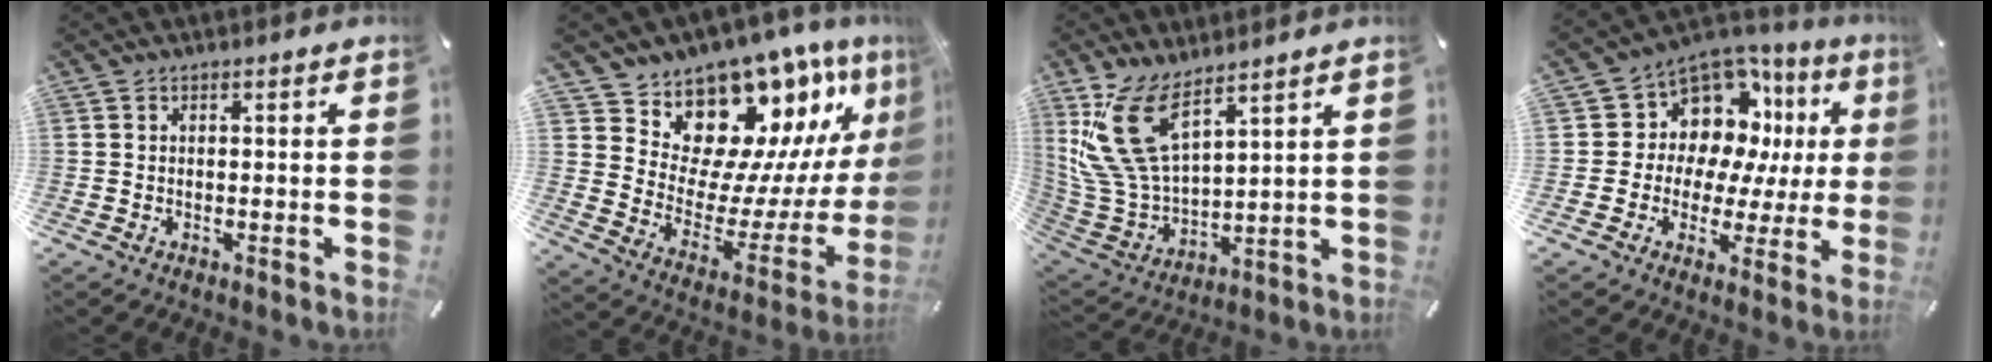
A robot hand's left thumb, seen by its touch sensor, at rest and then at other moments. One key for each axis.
{"total": 16.5, "fx": 14.0, "fy": 7.8, "fz": 4.0, "tx": -0.054, "ty": -0.147, "tz": 0.243}
{"total": 15.5, "fx": 9.0, "fy": 7.9, "fz": 9.8, "tx": -0.245, "ty": -0.037, "tz": 0.172}
{"total": 10.7, "fx": 5.9, "fy": 8.5, "fz": 3.0, "tx": -0.057, "ty": -0.070, "tz": 0.112}